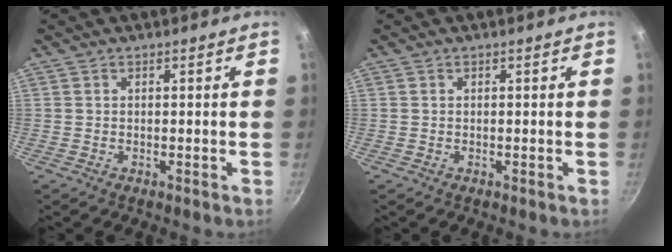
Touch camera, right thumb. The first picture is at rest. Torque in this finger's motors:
{"motor_torque": [-0.05, 0.06, 0.08, 0.25, 0.00]}